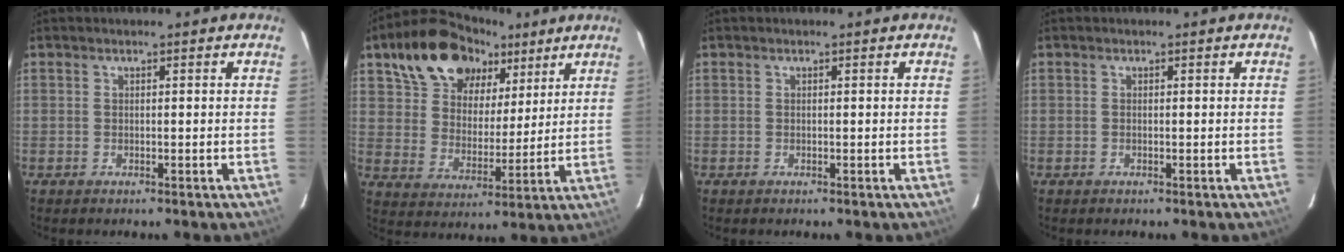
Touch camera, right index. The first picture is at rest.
{"total": 18.7, "force": [11.1, 11.2, 9.9], "torque": [-0.211, 0.061, 0.200]}
{"total": 0.0}
{"total": 0.0}